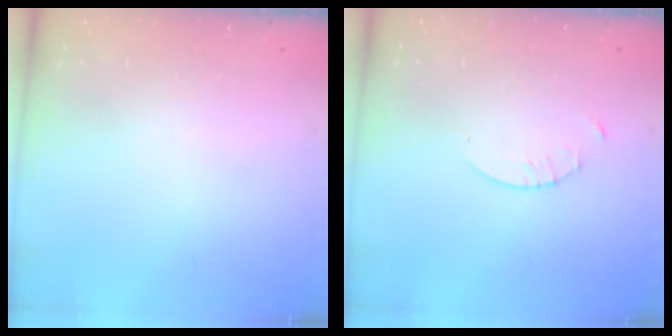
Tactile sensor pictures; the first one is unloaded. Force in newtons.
{"total": 1.3, "press": 1.3, "slide": 0.2}